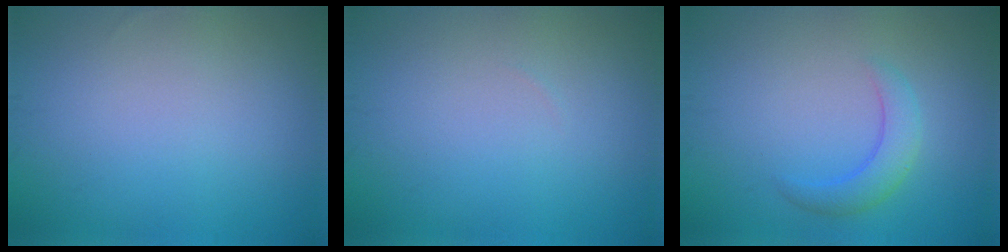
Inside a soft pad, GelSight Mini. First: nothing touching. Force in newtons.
{"total": 0.0}
{"total": 2.5, "press": 2.5, "slide": 0.2}